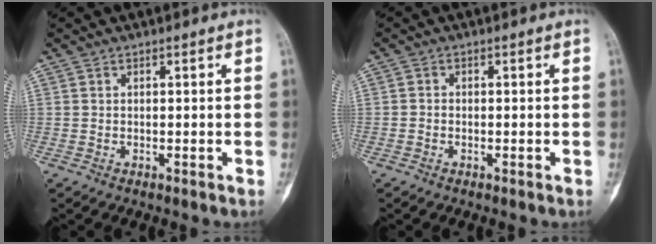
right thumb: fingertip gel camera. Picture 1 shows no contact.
{"total": 0.8, "force": [-0.3, 0.7, 0.3], "torque": [-0.002, 0.003, -0.007]}